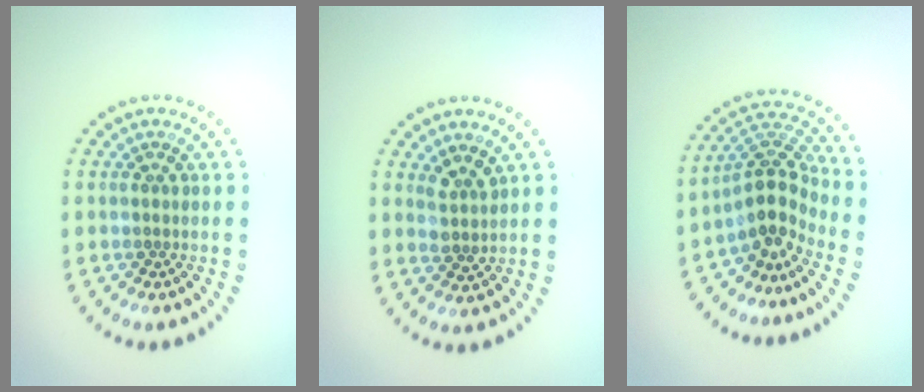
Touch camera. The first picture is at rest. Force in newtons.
{"total": 1.7, "press": 1.3, "slide": 1.1}
{"total": 3.9, "press": 2.7, "slide": 2.8}